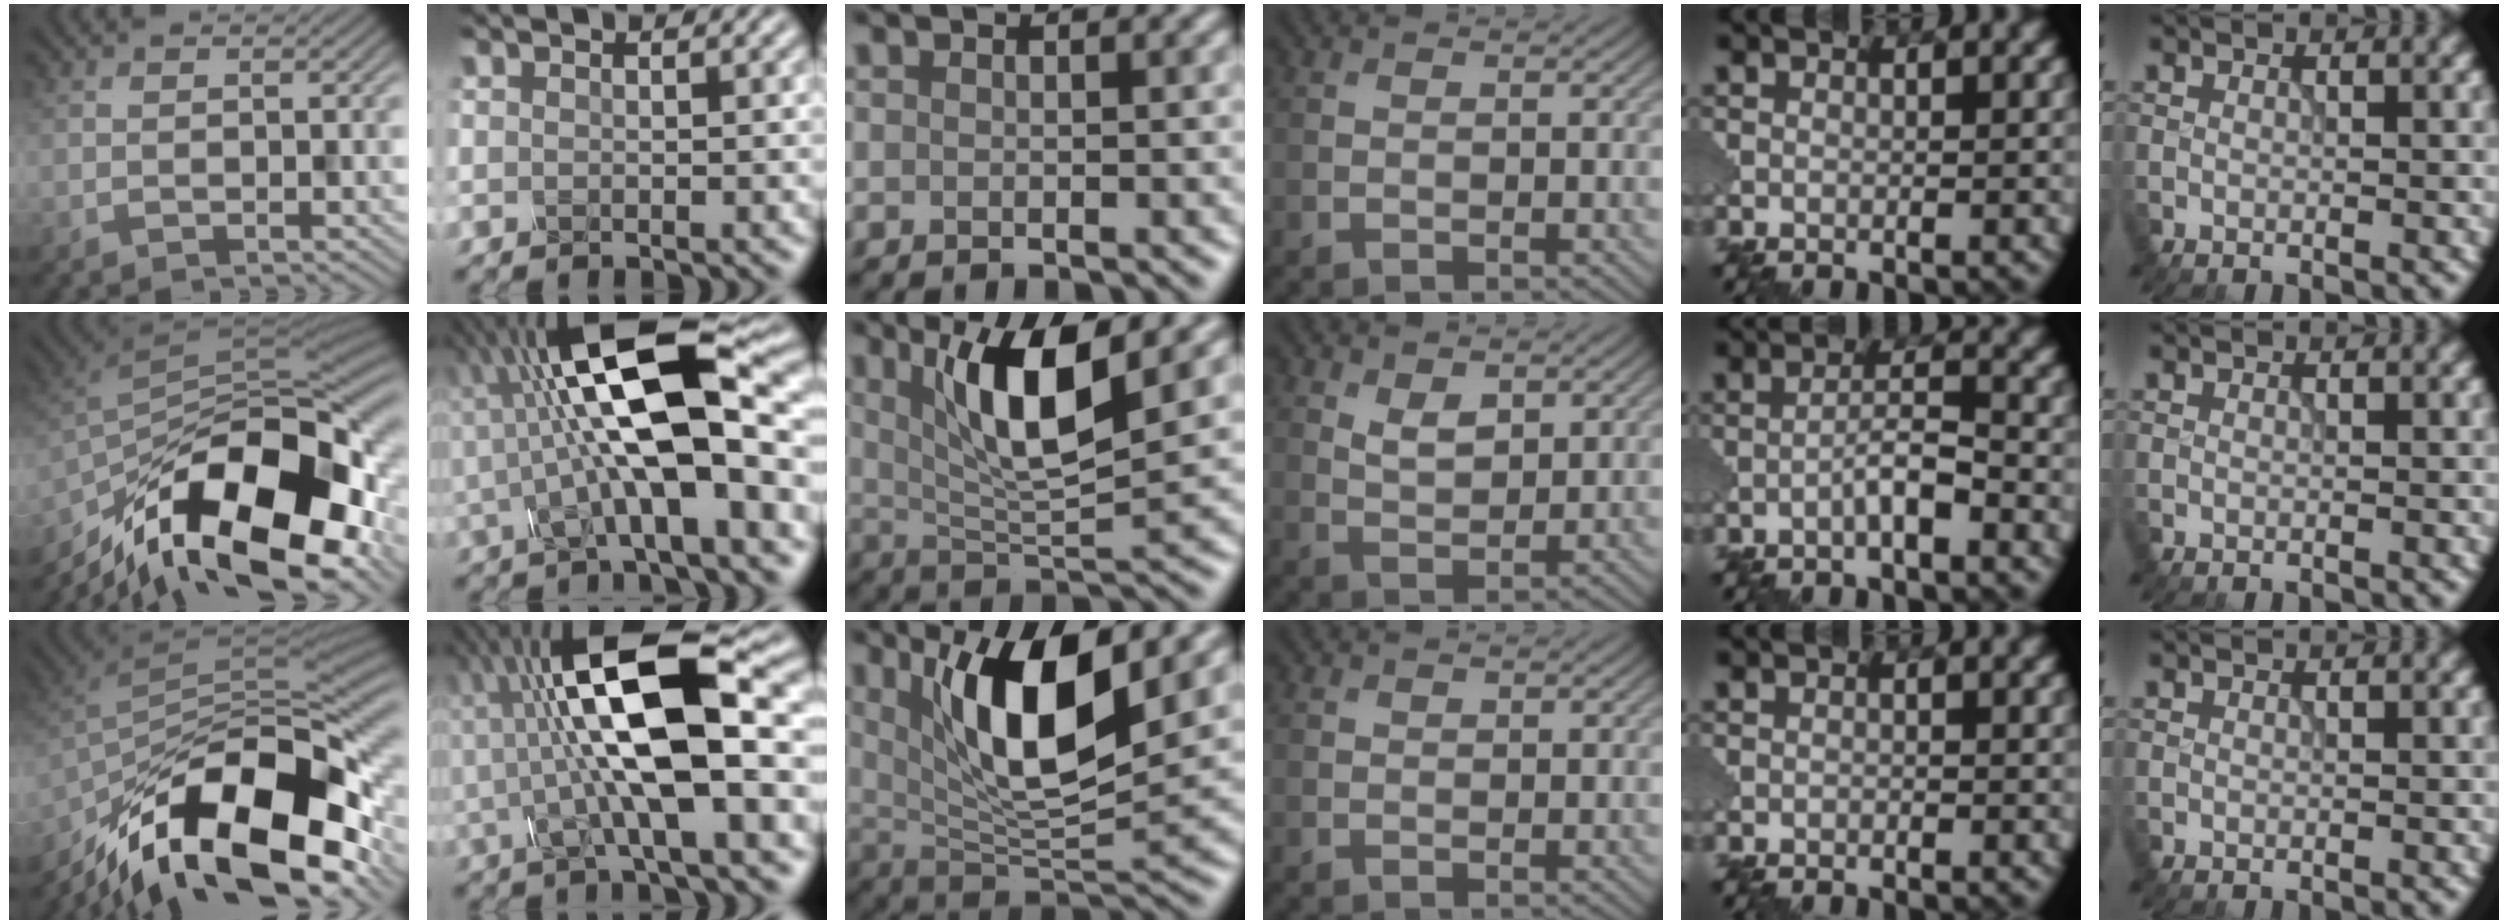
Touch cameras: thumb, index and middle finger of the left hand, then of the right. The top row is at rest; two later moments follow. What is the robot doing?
{"motion": "assemble", "object": "glue stick"}